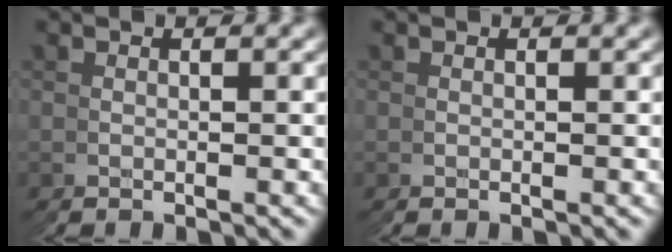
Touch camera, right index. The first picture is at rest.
{"total": 0.0}